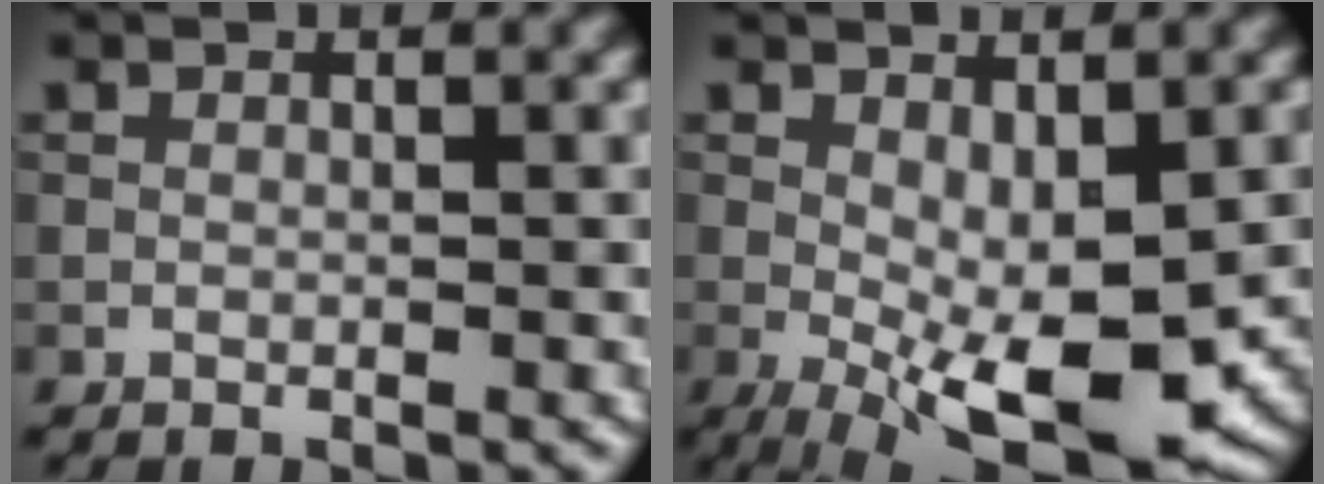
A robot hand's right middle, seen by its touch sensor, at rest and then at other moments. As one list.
[{"total": 9.0, "force": [-2.2, 3.2, 8.1], "torque": [-0.148, -0.016, -0.031]}]